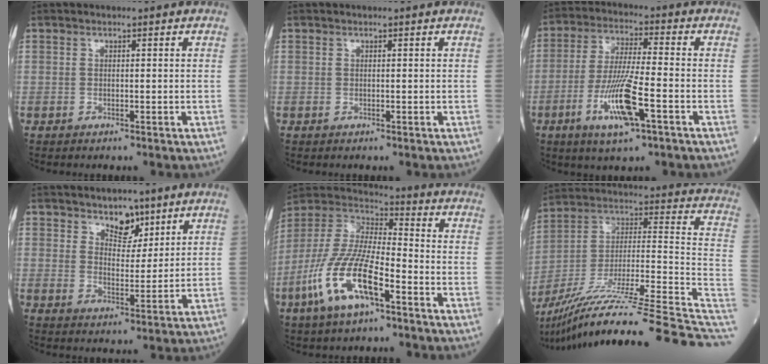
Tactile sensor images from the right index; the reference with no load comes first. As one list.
[{"total": 0.0}, {"total": 11.2, "force": [-4.5, 1.0, 10.1], "torque": [-0.198, -0.015, -0.083]}, {"total": 4.9, "force": [3.6, 2.5, 2.1], "torque": [-0.027, -0.003, 0.062]}, {"total": 15.2, "force": [-6.9, 4.3, 12.8], "torque": [-0.278, -0.006, -0.132]}, {"total": 31.9, "force": [-24.3, -0.1, 20.7], "torque": [-0.267, -0.012, -0.385]}]